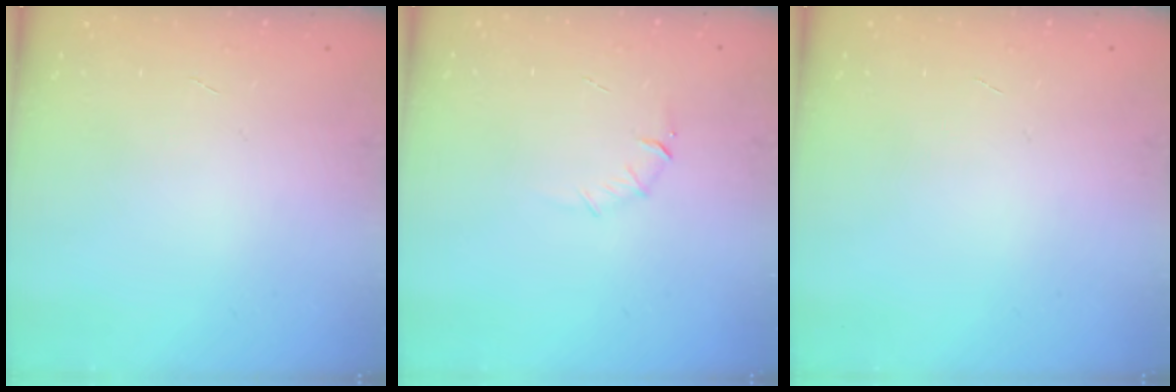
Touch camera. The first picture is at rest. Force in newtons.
{"total": 5.0, "press": 4.8, "slide": 1.6}
{"total": 0.0}